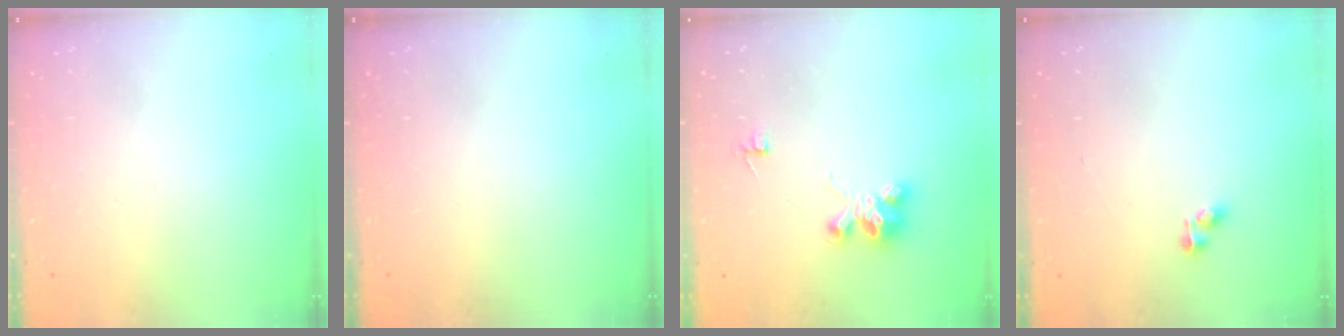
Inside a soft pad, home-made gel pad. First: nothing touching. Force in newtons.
{"total": 0.0}
{"total": 4.1, "press": 4.1, "slide": 0.2}
{"total": 2.8, "press": 2.8, "slide": 0.3}